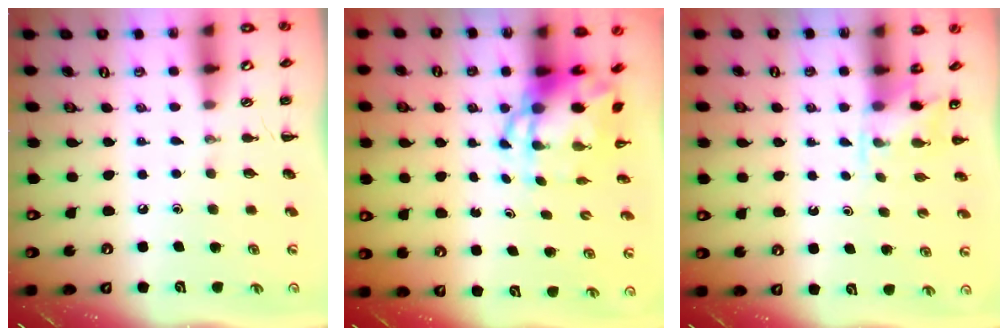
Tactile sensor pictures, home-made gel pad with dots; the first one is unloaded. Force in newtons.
{"total": 6.0, "press": 5.8, "slide": 1.6}
{"total": 3.2, "press": 3.1, "slide": 0.7}